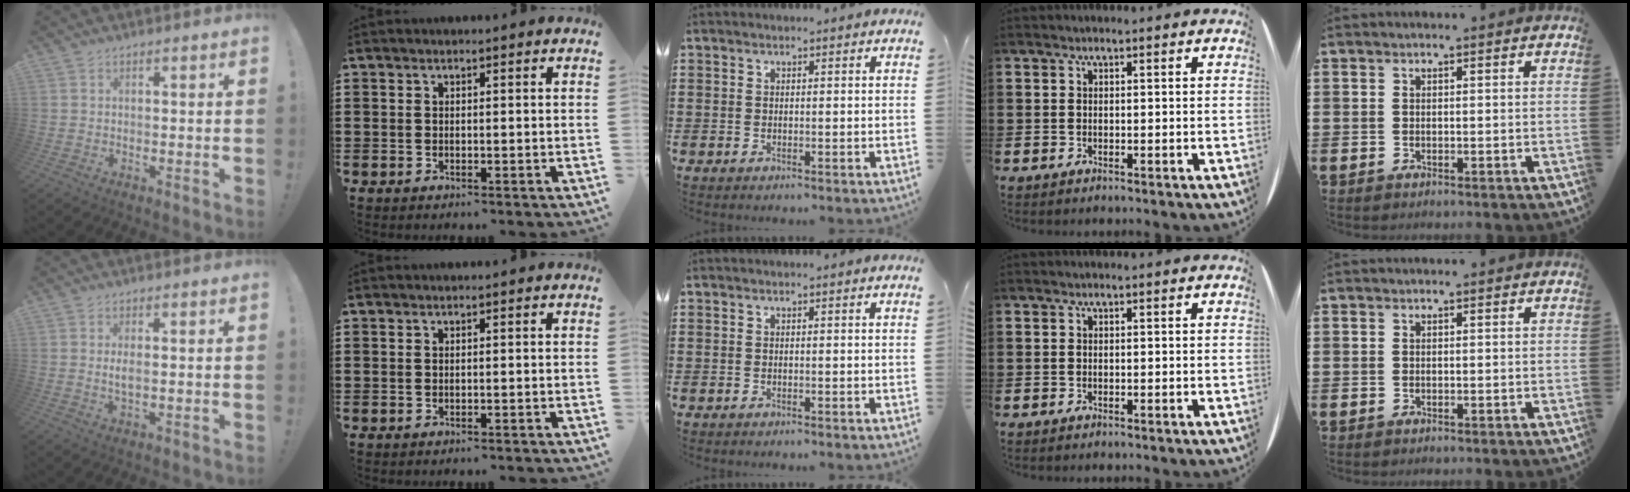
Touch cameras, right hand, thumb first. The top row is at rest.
{"thumb": {"total": 2.6, "force": [0.2, 0.7, 2.5], "torque": [-0.037, -0.004, 0.001]}}